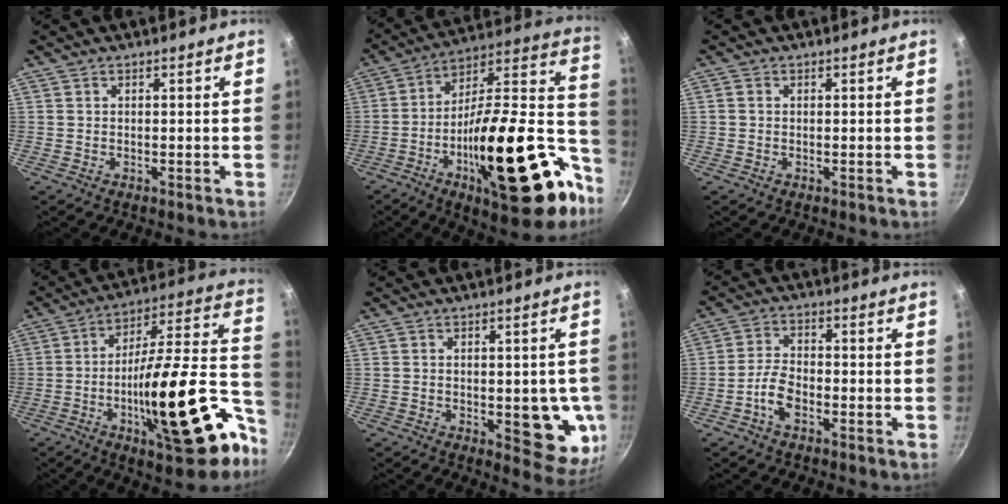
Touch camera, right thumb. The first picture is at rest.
{"total": 34.0, "force": [-8.2, 14.0, 29.8], "torque": [-0.425, 0.040, -0.120]}
{"total": 0.8, "force": [0.0, 0.7, 0.3], "torque": [-0.005, 0.003, -0.002]}
{"total": 29.3, "force": [-8.9, 9.7, 26.2], "torque": [-0.346, 0.037, -0.132]}
{"total": 11.2, "force": [-1.6, 5.2, 9.8], "torque": [-0.076, -0.013, -0.019]}
{"total": 5.8, "force": [-2.8, 3.0, 4.1], "torque": [-0.076, 0.027, -0.057]}